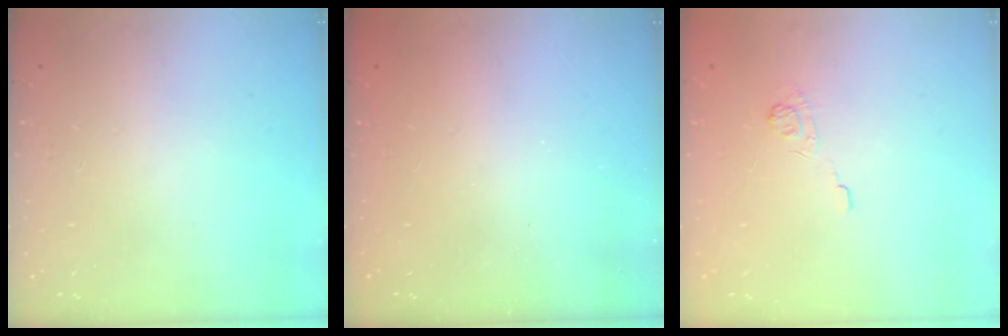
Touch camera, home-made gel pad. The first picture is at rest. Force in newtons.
{"total": 2.4, "press": 2.3, "slide": 0.8}
{"total": 2.5, "press": 2.1, "slide": 1.4}